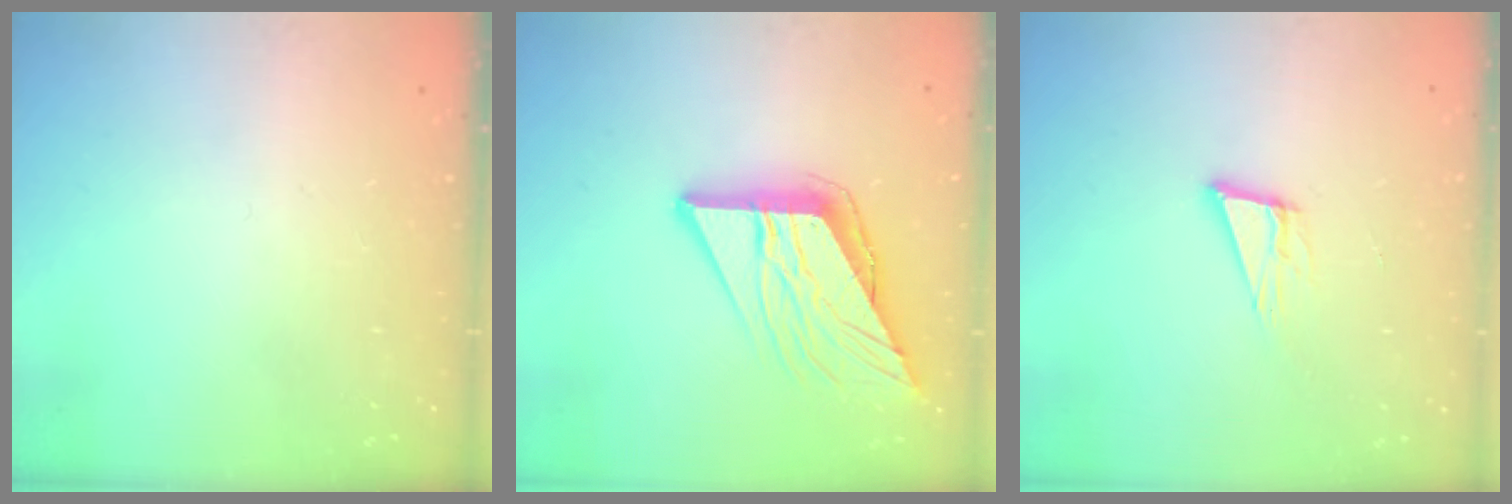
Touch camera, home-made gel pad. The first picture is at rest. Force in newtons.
{"total": 13.7, "press": 13.6, "slide": 1.6}
{"total": 10.3, "press": 9.7, "slide": 3.3}